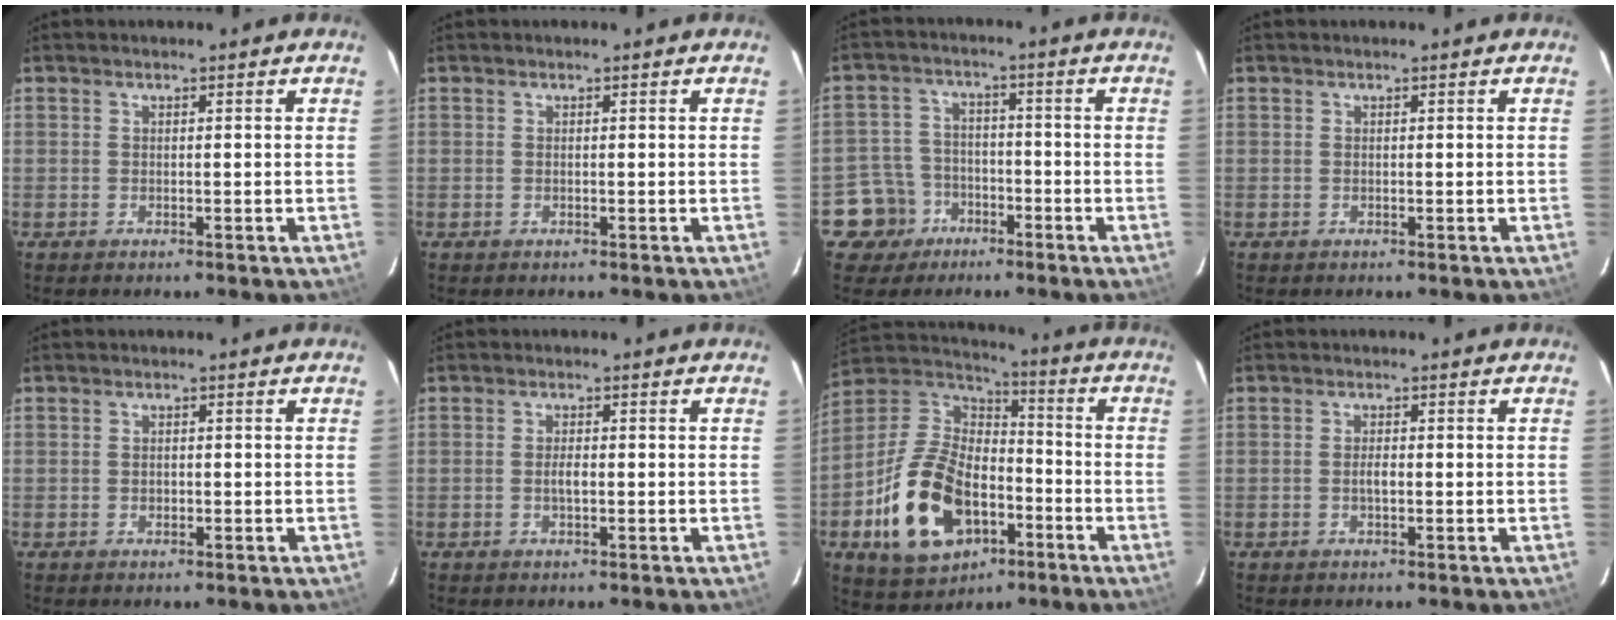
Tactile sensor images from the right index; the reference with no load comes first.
{"total": 0.0}
{"total": 7.4, "force": [-4.2, 6.1, 0.5], "torque": [-0.037, 0.027, -0.068]}
{"total": 0.0}
{"total": 1.1, "force": [-0.2, 1.0, 0.5], "torque": [-0.008, 0.001, -0.003]}
{"total": 1.8, "force": [-0.3, 0.7, 1.6], "torque": [-0.031, 0.001, -0.007]}
{"total": 21.6, "force": [-7.9, 13.8, 14.6], "torque": [-0.326, 0.008, -0.121]}
{"total": 1.6, "force": [-0.4, 0.6, 1.5], "torque": [-0.028, 0.002, -0.008]}